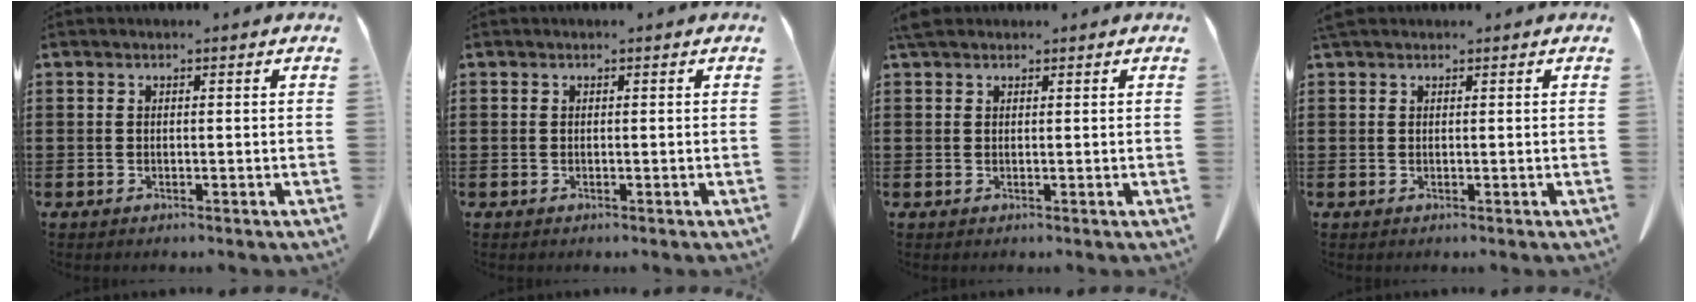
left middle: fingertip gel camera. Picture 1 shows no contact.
{"total": 0.0}
{"total": 1.8, "force": [1.5, 0.8, 0.8], "torque": [-0.021, 0.006, 0.028]}
{"total": 0.8, "force": [0.7, 0.4, 0.3], "torque": [-0.009, 0.002, 0.013]}